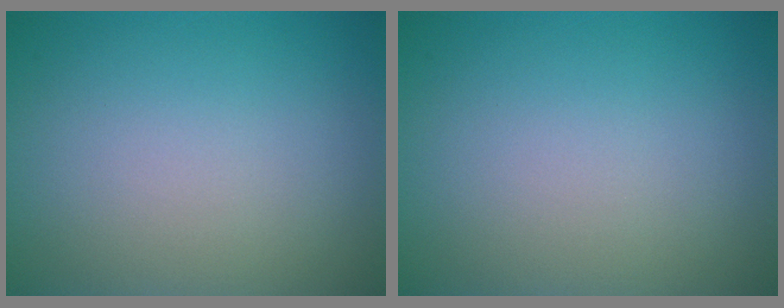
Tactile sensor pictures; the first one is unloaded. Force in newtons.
{"total": 0.0}